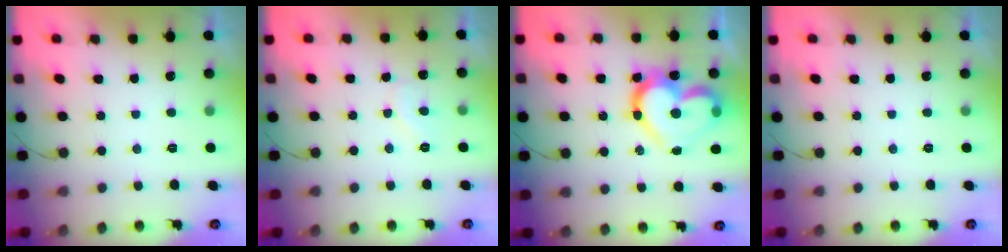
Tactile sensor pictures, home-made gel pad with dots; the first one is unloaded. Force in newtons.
{"total": 5.9, "press": 5.9, "slide": 0.3}
{"total": 19.6, "press": 19.6, "slide": 1.6}
{"total": 0.0}